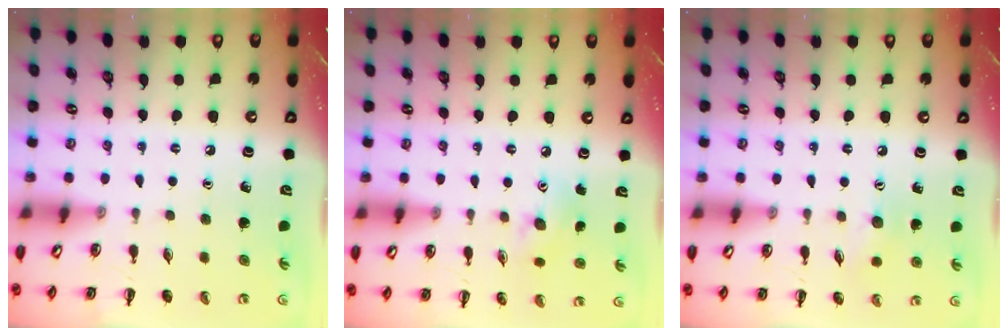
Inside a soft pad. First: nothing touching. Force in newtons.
{"total": 6.5, "press": 6.5, "slide": 0.7}
{"total": 6.2, "press": 6.2, "slide": 1.1}